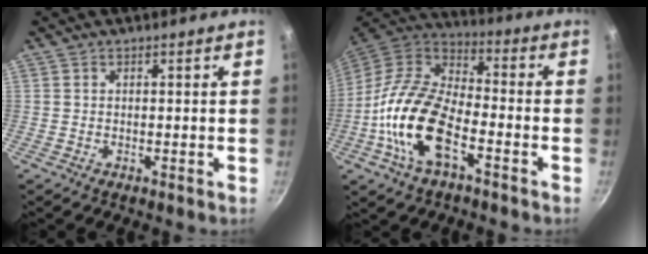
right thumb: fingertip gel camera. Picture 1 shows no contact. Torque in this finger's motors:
{"motor_torque": [-0.53, 0.99, 1.69, -1.08, 0.27]}